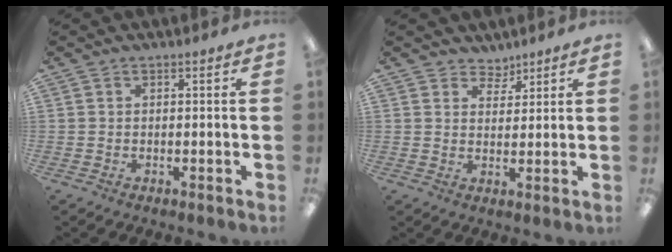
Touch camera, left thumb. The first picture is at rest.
{"total": 3.7, "force": [3.2, 1.9, -0.1], "torque": [0.008, -0.021, 0.058]}